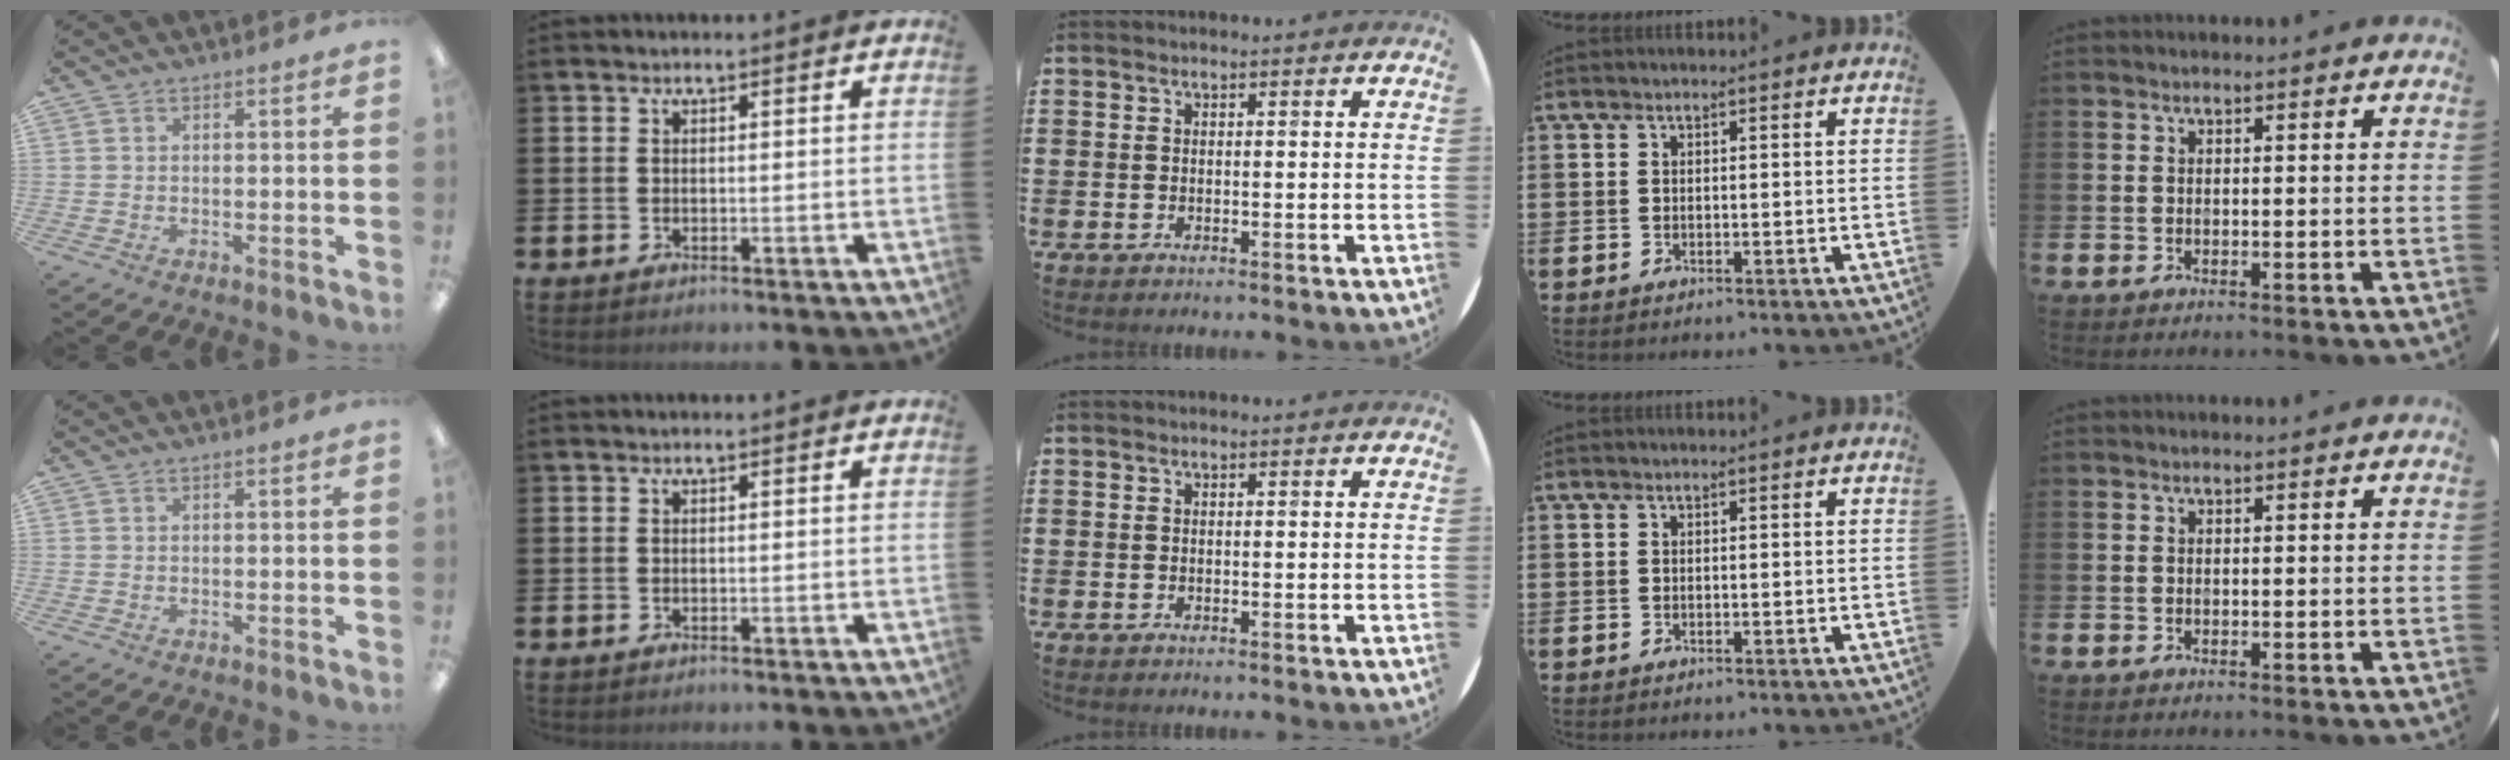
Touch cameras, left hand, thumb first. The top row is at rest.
{}